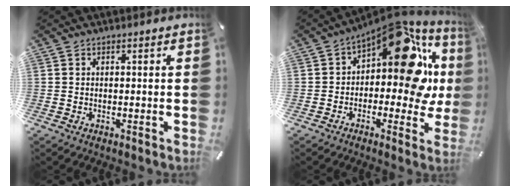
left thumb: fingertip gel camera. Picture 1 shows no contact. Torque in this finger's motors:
{"motor_torque": [2.18, 2.82, 1.61, -1.15, 0.44]}